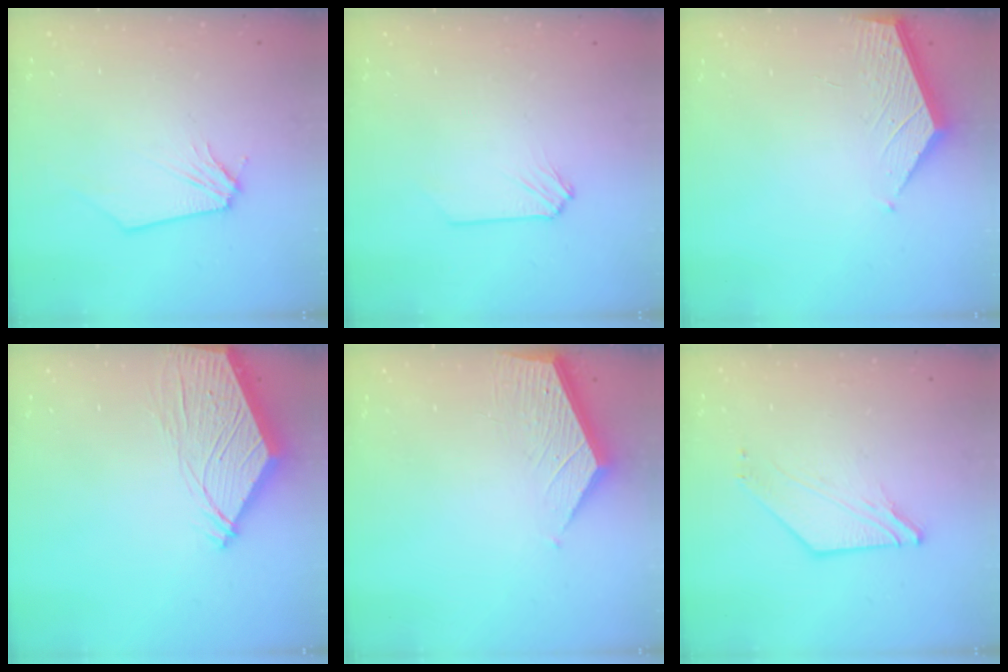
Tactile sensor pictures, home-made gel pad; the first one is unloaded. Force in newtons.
{"total": 0.0}
{"total": 2.1, "press": 2.1, "slide": 0.2}
{"total": 9.6, "press": 9.5, "slide": 1.2}
{"total": 3.8, "press": 3.7, "slide": 0.3}
{"total": 4.2, "press": 4.2, "slide": 0.4}